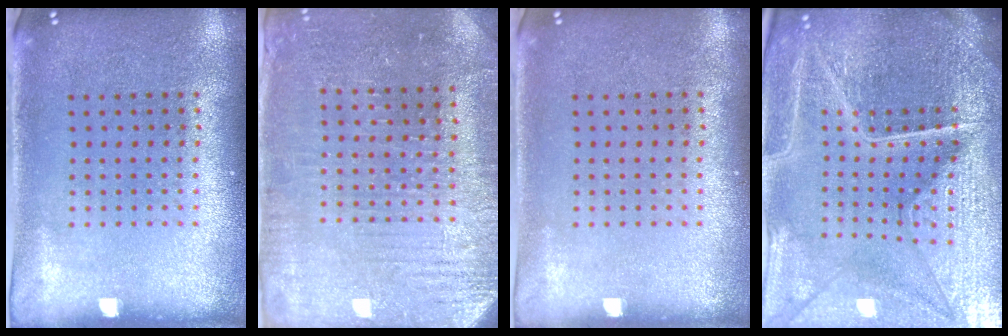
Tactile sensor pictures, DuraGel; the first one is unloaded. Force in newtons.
{"total": 3.2, "press": 3.2, "slide": 0.4}
{"total": 0.0}
{"total": 6.3, "press": 5.6, "slide": 2.8}